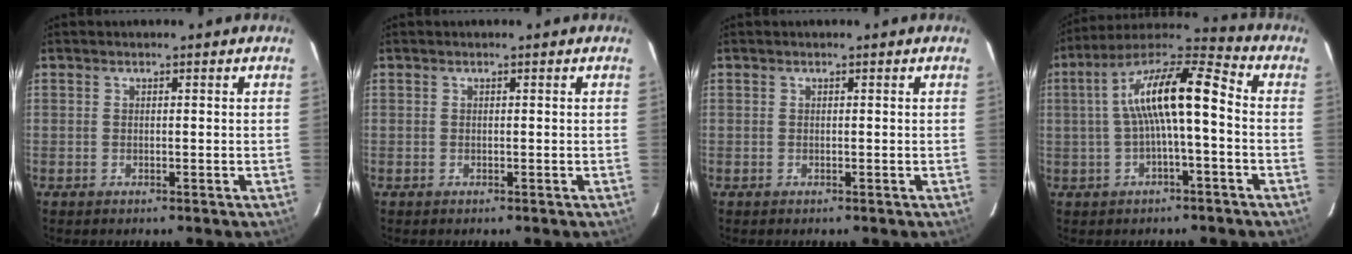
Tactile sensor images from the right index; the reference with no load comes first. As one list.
[{"total": 0.0}, {"total": 0.0}, {"total": 13.2, "force": [-0.4, 2.8, 12.9], "torque": [-0.231, 0.033, -0.009]}]